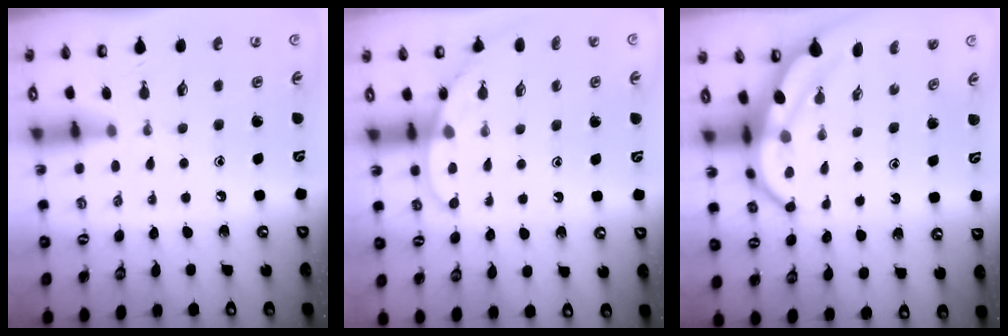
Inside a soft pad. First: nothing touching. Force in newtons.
{"total": 6.6, "press": 6.6, "slide": 0.2}
{"total": 7.4, "press": 7.3, "slide": 1.1}